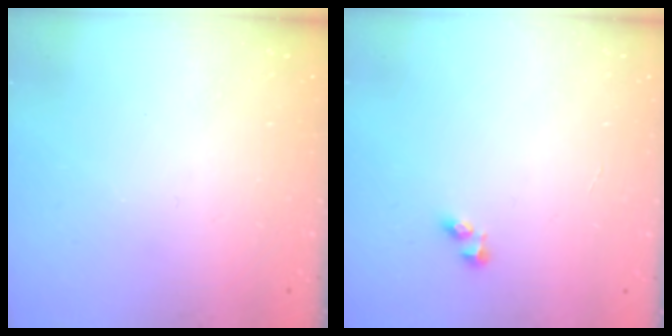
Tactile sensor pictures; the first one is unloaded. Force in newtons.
{"total": 2.0, "press": 2.0, "slide": 0.3}